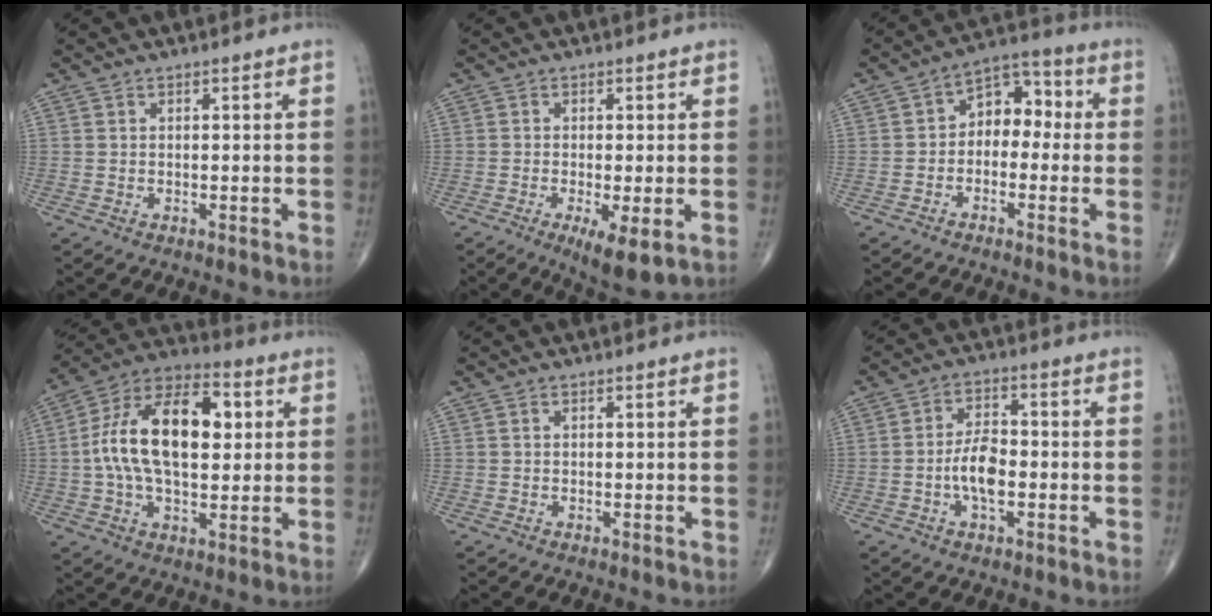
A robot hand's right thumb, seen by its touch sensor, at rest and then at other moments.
{"total": 6.6, "force": [-2.2, 1.7, 5.9], "torque": [-0.099, -0.018, -0.033]}
{"total": 7.9, "force": [-0.5, 5.6, 5.6], "torque": [-0.047, 0.042, -0.027]}
{"total": 19.5, "force": [2.4, 10.6, 16.2], "torque": [-0.273, 0.023, 0.033]}
{"total": 0.0}
{"total": 7.0, "force": [-1.6, 3.5, 5.9], "torque": [-0.103, 0.015, -0.033]}